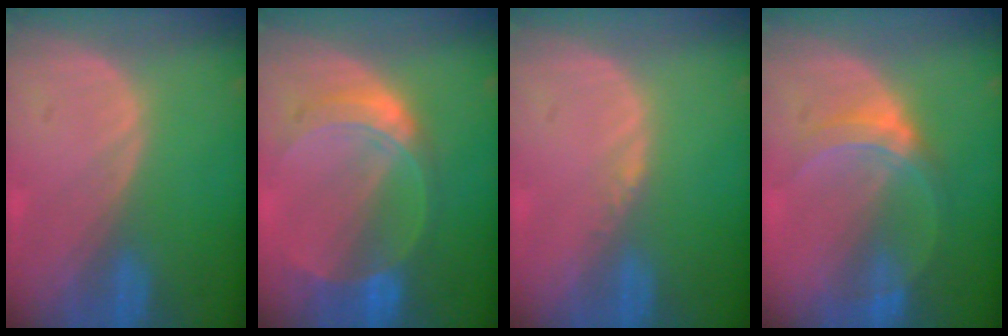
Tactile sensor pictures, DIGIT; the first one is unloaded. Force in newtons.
{"total": 7.6, "press": 6.7, "slide": 3.5}
{"total": 0.8, "press": 0.6, "slide": 0.4}
{"total": 5.2, "press": 5.1, "slide": 0.9}